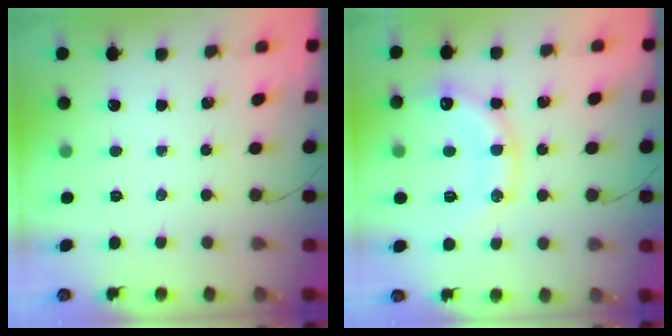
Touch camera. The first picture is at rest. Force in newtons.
{"total": 14.4, "press": 14.4, "slide": 1.2}